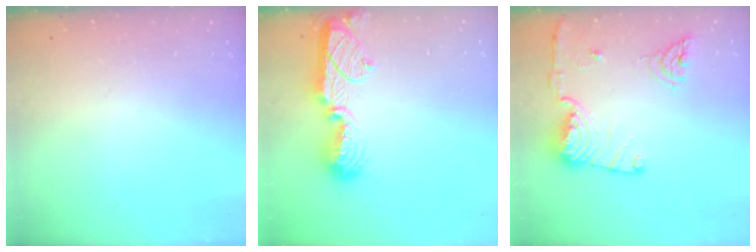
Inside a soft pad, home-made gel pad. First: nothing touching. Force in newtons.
{"total": 13.8, "press": 13.8, "slide": 1.5}
{"total": 14.9, "press": 14.8, "slide": 1.6}